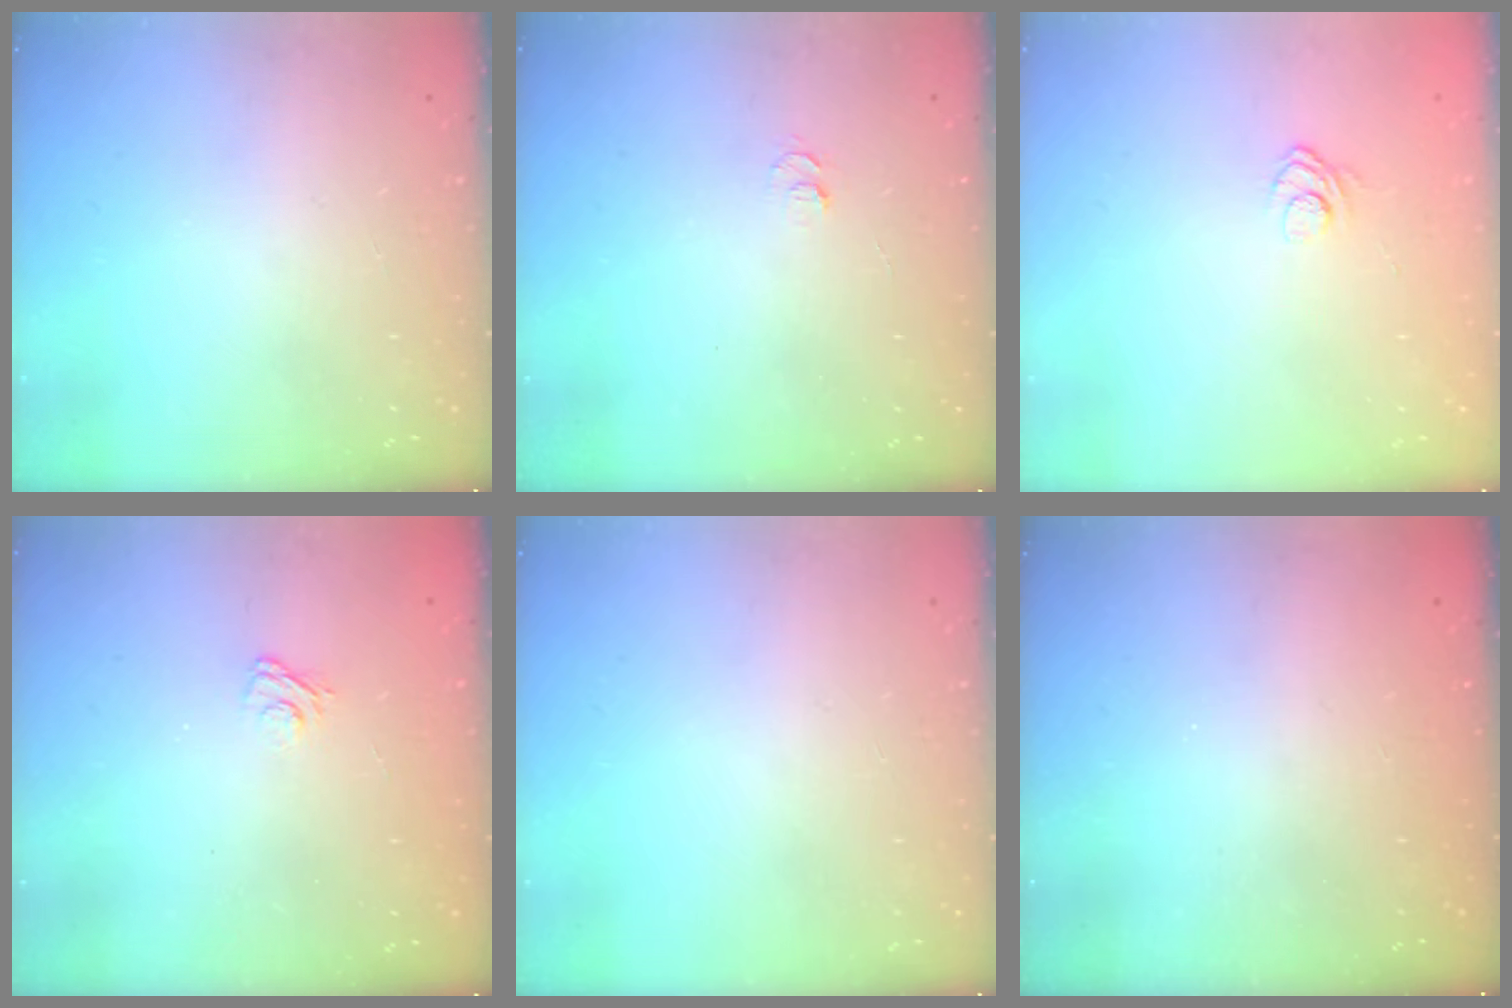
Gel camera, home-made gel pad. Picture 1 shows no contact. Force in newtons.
{"total": 4.2, "press": 4.1, "slide": 0.5}
{"total": 3.7, "press": 3.6, "slide": 1.2}
{"total": 2.9, "press": 2.6, "slide": 1.2}
{"total": 0.0}
{"total": 2.3, "press": 2.2, "slide": 0.8}